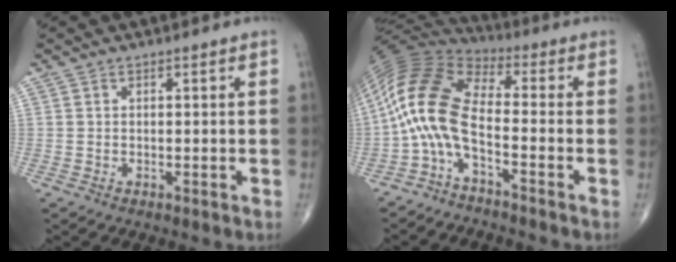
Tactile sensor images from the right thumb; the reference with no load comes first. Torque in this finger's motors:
{"motor_torque": [0.12, 1.01, 1.67, -0.32, 0.25]}